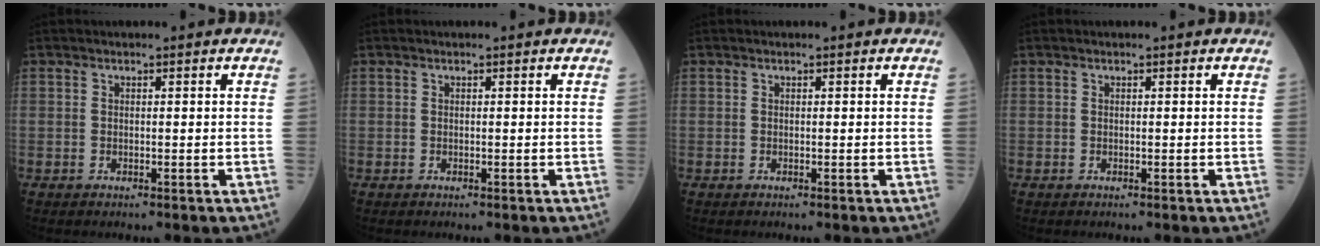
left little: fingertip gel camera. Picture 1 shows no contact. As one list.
[{"total": 0.0}, {"total": 0.0}, {"total": 0.0}]